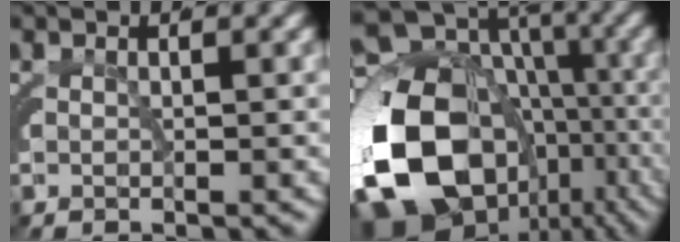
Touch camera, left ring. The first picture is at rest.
{"total": 22.8, "force": [-3.9, 18.5, 12.8], "torque": [-0.267, -0.076, -0.042]}